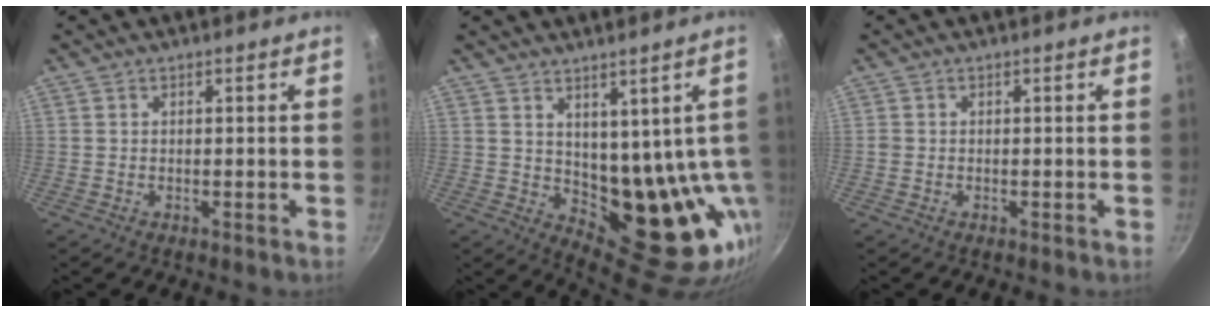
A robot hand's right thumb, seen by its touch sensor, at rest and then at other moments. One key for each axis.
{"total": 13.7, "fx": 2.3, "fy": 8.5, "fz": 10.5, "tx": -0.097, "ty": -0.027, "tz": 0.063}
{"total": 0.7, "fx": -0.2, "fy": 0.6, "fz": 0.2, "tx": -0.003, "ty": 0.002, "tz": -0.004}